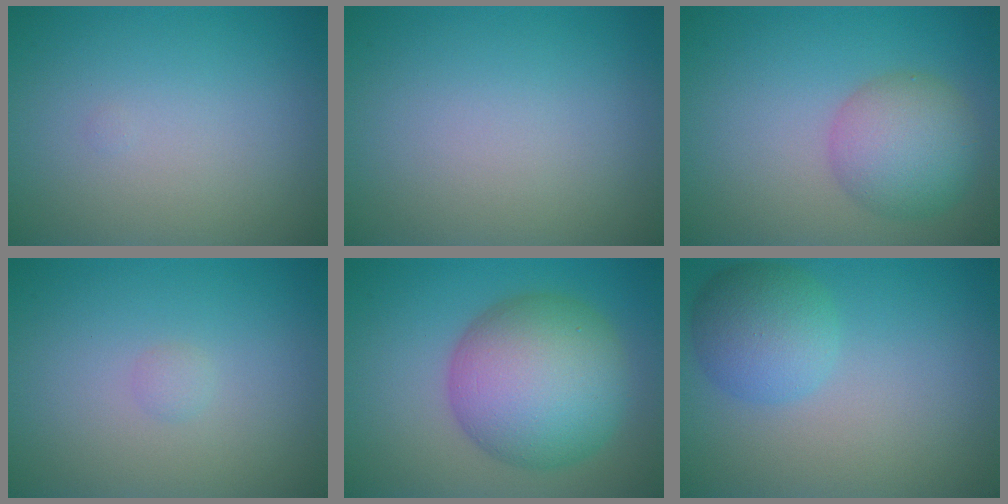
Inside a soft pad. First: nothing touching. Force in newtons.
{"total": 0.0}
{"total": 5.0, "press": 5.0, "slide": 0.2}
{"total": 0.6, "press": 0.6, "slide": 0.0}
{"total": 10.5, "press": 10.5, "slide": 0.2}
{"total": 4.2, "press": 4.2, "slide": 0.1}